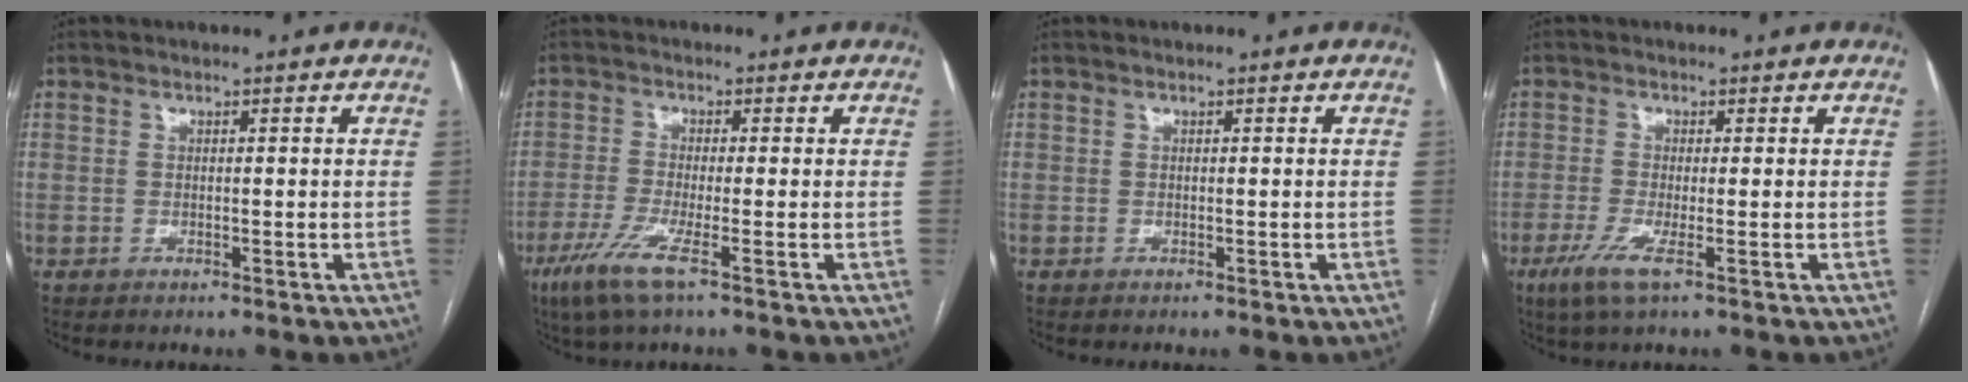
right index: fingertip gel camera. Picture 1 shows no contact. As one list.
[{"total": 6.1, "force": [-3.4, 0.1, 5.1], "torque": [-0.107, -0.018, -0.070]}, {"total": 0.0}, {"total": 4.4, "force": [-2.1, 0.1, 3.8], "torque": [-0.079, -0.014, -0.043]}]